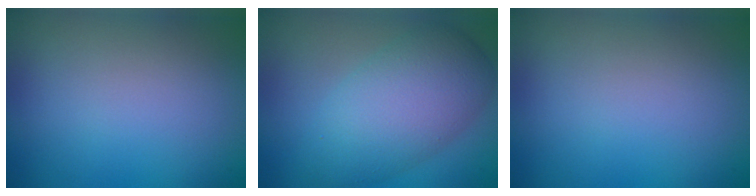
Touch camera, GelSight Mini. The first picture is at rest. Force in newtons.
{"total": 7.2, "press": 7.2, "slide": 0.1}
{"total": 0.0}